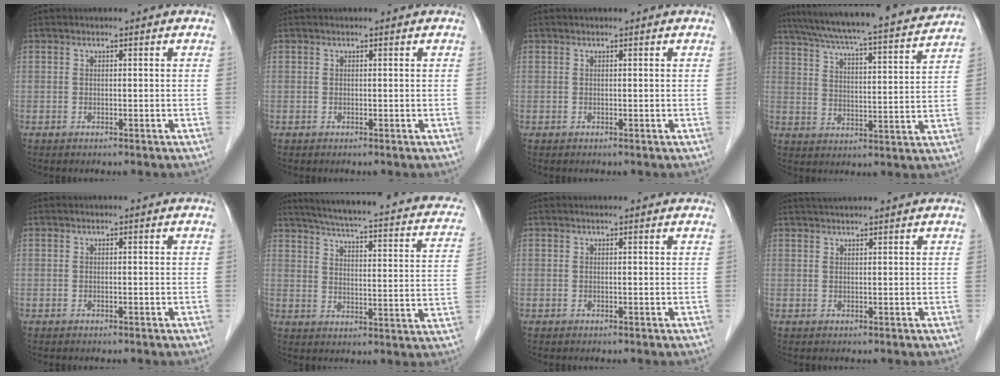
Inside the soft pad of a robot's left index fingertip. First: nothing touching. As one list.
[{"total": 0.7, "force": [0.7, 0.1, 0.2], "torque": [-0.008, 0.009, 0.008]}, {"total": 0.7, "force": [0.7, 0.0, 0.2], "torque": [-0.007, 0.004, 0.009]}, {"total": 21.0, "force": [18.6, 1.2, 9.7], "torque": [-0.163, -0.001, 0.261]}, {"total": 0.0}, {"total": 23.8, "force": [18.5, 4.6, 14.3], "torque": [-0.204, 0.002, 0.216]}, {"total": 2.4, "force": [2.2, 0.3, 0.8], "torque": [-0.014, 0.014, 0.021]}, {"total": 4.4, "force": [4.0, -0.6, 1.7], "torque": [-0.020, 0.031, 0.062]}]